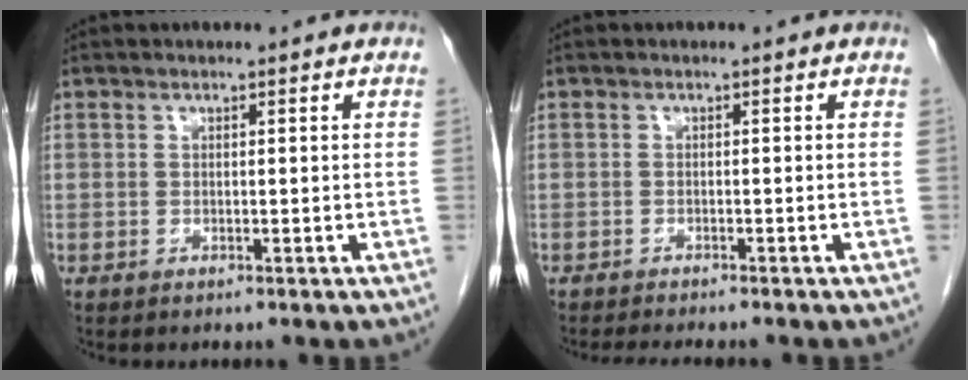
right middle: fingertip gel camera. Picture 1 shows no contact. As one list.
[{"total": 4.5, "force": [-4.0, 0.5, 2.0], "torque": [-0.024, -0.008, -0.058]}]